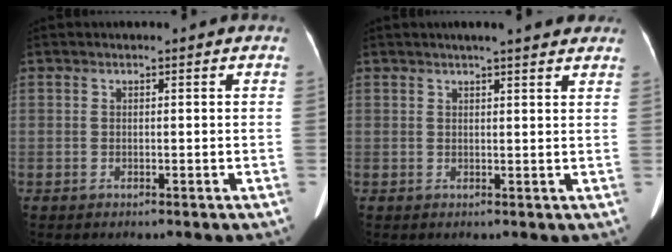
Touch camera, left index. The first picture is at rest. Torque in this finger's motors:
{"motor_torque": [0.38, -0.43, 0.01, 0.02]}